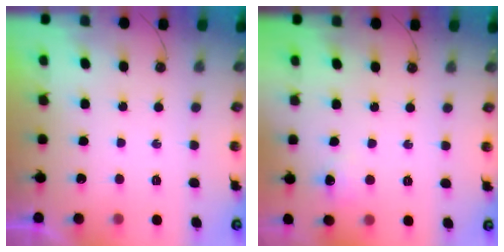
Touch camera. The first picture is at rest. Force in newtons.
{"total": 6.5, "press": 6.4, "slide": 0.9}